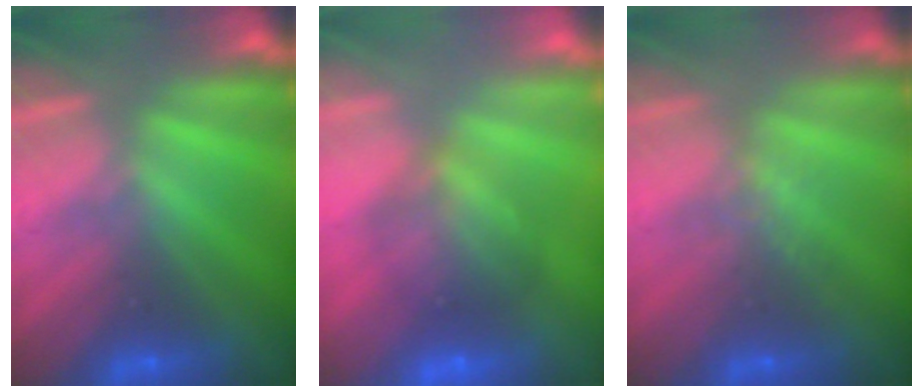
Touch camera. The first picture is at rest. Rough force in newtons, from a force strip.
{"total": 7.6}
{"total": 1.5}